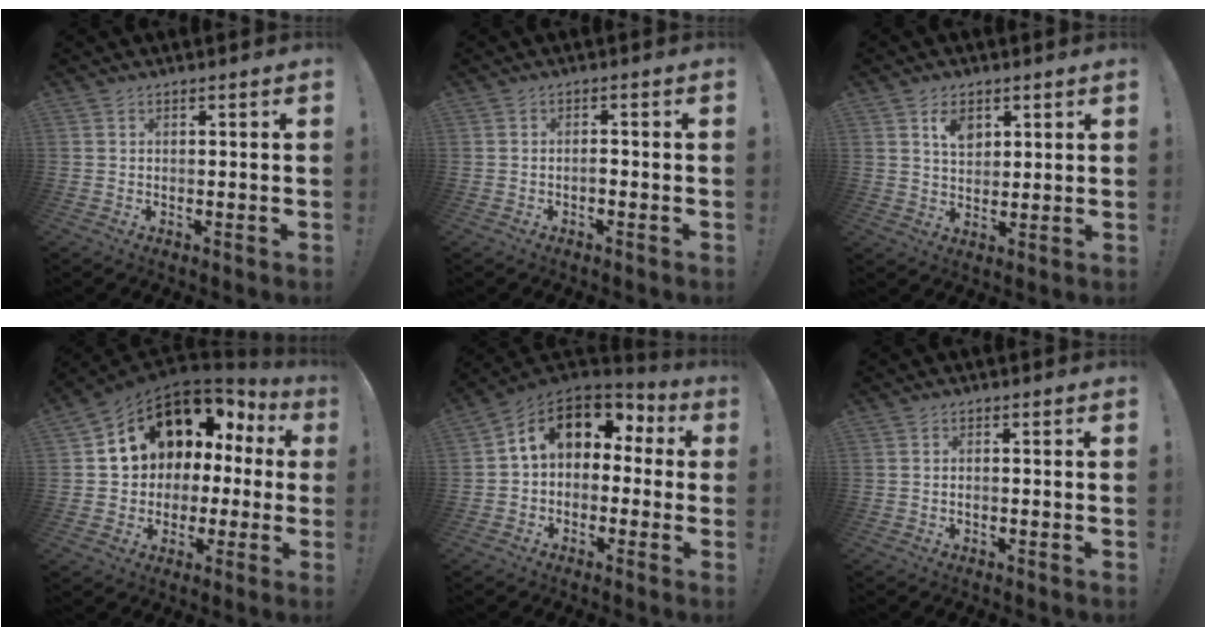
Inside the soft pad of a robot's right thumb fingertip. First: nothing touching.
{"total": 1.0, "force": [-0.7, 0.3, 0.6], "torque": [-0.010, 0.001, -0.014]}
{"total": 5.9, "force": [2.9, 3.8, 3.5], "torque": [-0.053, -0.007, 0.050]}
{"total": 11.9, "force": [5.8, 8.5, 5.9], "torque": [-0.099, -0.045, 0.114]}
{"total": 11.0, "force": [3.1, 7.6, 7.3], "torque": [-0.117, 0.001, 0.056]}
{"total": 0.5, "force": [-0.2, 0.1, 0.5], "torque": [-0.009, 0.001, -0.004]}